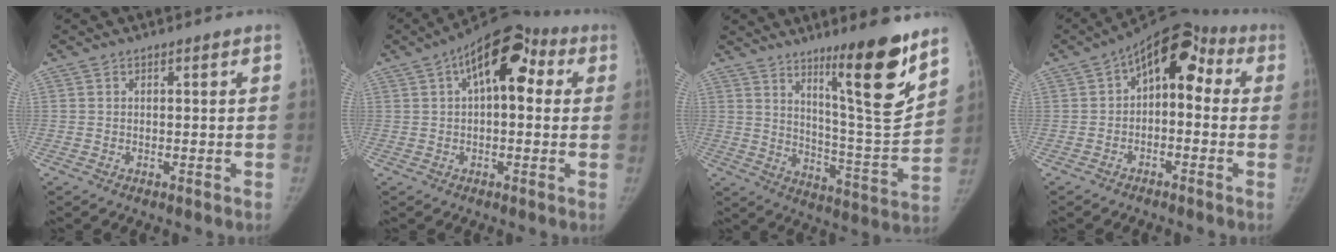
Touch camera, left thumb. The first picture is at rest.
{"total": 13.8, "force": [4.1, 7.0, 11.1], "torque": [-0.141, 0.034, 0.052]}
{"total": 16.6, "force": [10.6, 1.7, 12.6], "torque": [-0.167, -0.086, 0.176]}
{"total": 11.3, "force": [1.2, 6.9, 8.9], "torque": [-0.090, 0.049, 0.000]}